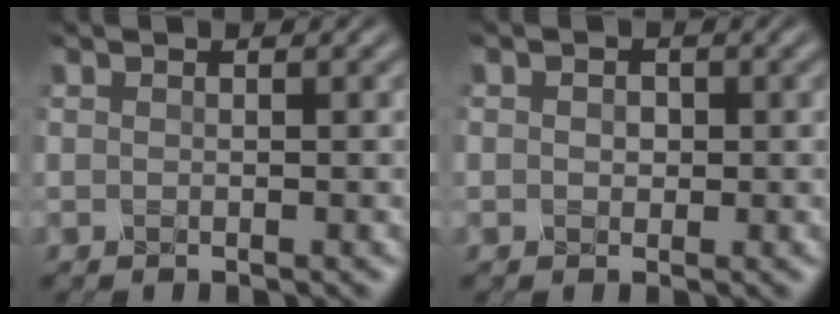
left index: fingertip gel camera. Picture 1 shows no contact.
{"total": 1.1, "force": [-0.1, 1.0, 0.5], "torque": [-0.010, 0.002, -0.005]}